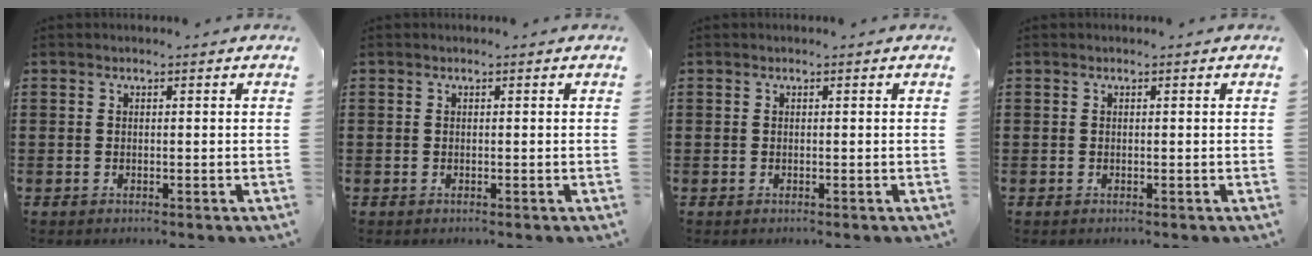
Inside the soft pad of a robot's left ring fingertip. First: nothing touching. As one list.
[{"total": 0.0}, {"total": 0.0}, {"total": 0.0}]